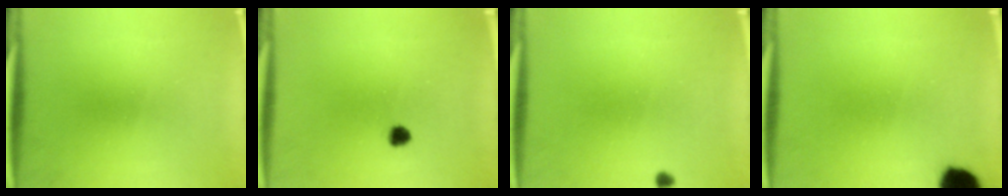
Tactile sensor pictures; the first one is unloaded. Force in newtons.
{"total": 1.9}
{"total": 0.7}
{"total": 7.0}